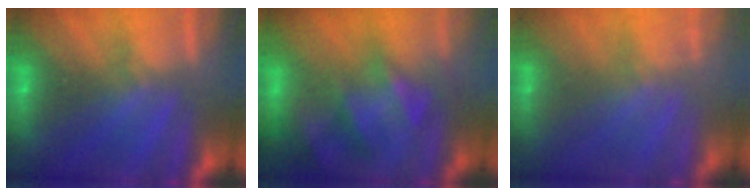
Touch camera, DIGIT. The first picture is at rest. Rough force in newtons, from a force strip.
{"total": 4.8}
{"total": 1.2}